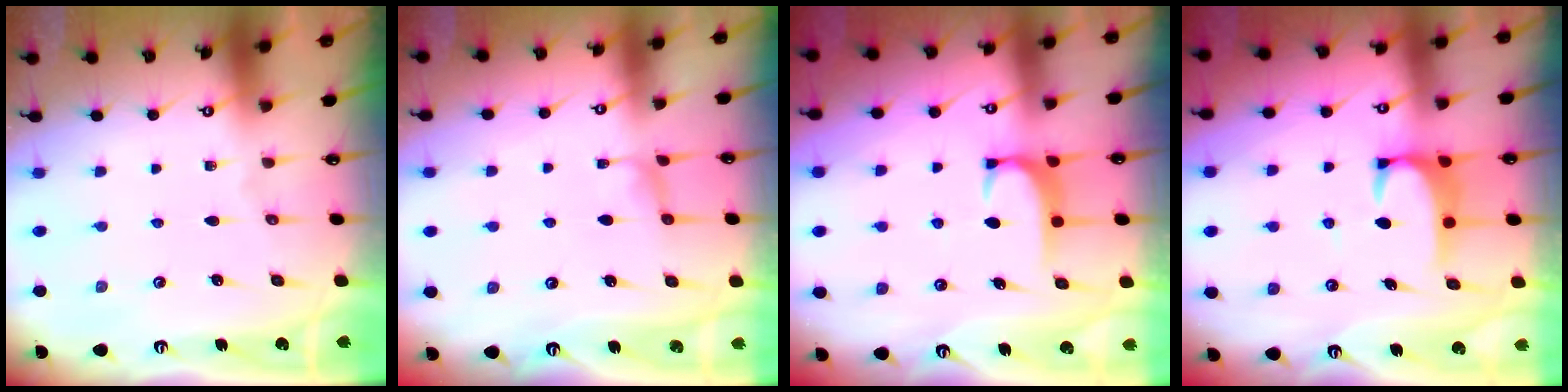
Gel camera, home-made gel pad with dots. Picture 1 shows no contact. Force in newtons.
{"total": 0.8, "press": 0.3, "slide": 0.7}
{"total": 1.6, "press": 1.6, "slide": 0.5}
{"total": 2.9, "press": 2.8, "slide": 0.7}